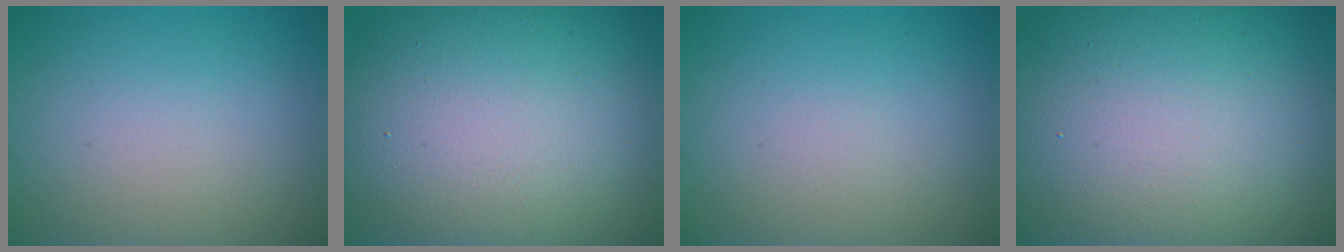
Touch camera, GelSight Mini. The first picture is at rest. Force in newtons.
{"total": 17.7, "press": 17.6, "slide": 1.5}
{"total": 0.0}
{"total": 20.5, "press": 20.5, "slide": 1.3}